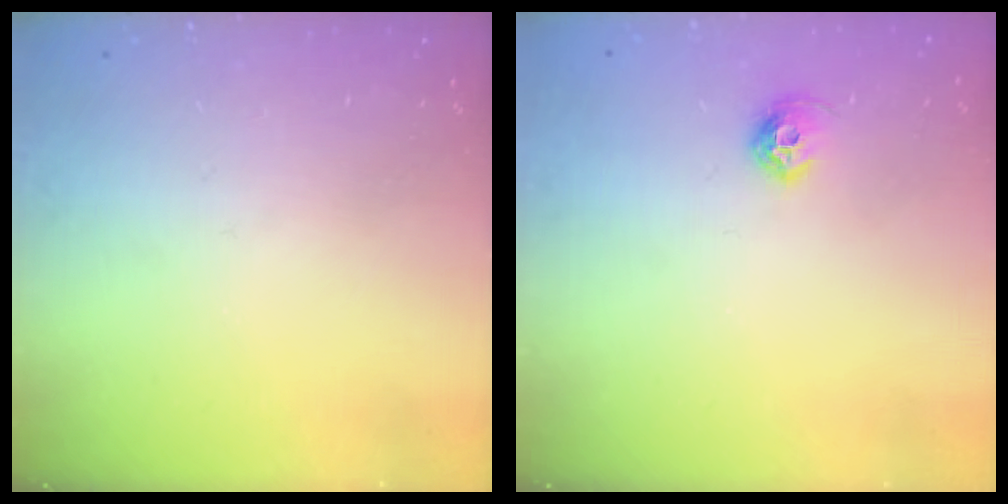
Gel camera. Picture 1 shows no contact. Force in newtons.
{"total": 6.9, "press": 6.8, "slide": 1.0}